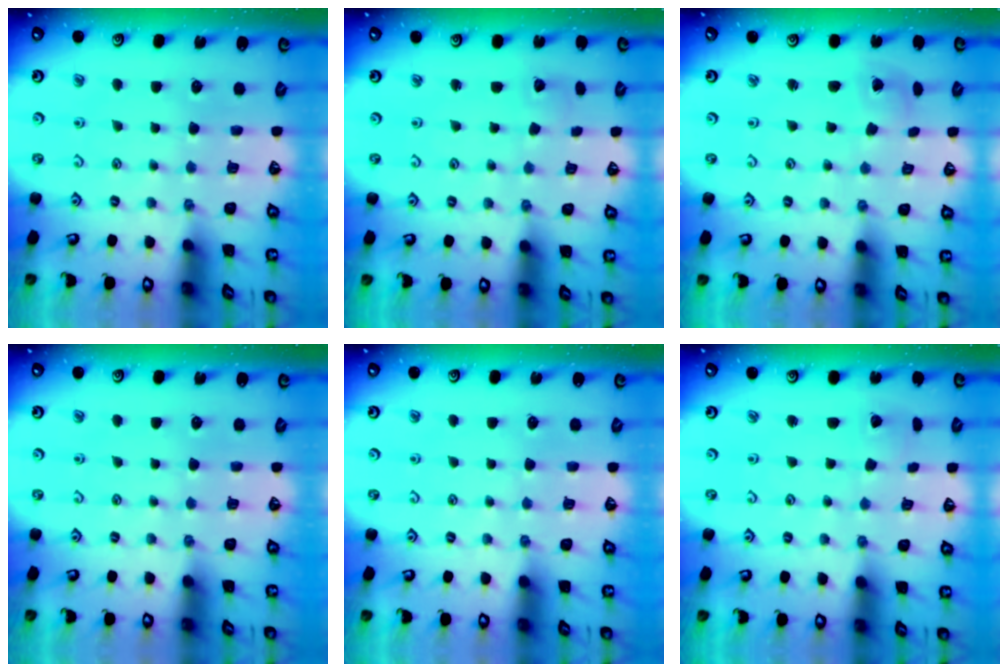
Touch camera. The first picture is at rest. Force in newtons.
{"total": 2.5, "press": 2.5, "slide": 0.4}
{"total": 2.1, "press": 2.1, "slide": 0.1}
{"total": 0.0}
{"total": 0.0}
{"total": 1.3, "press": 1.3, "slide": 0.0}